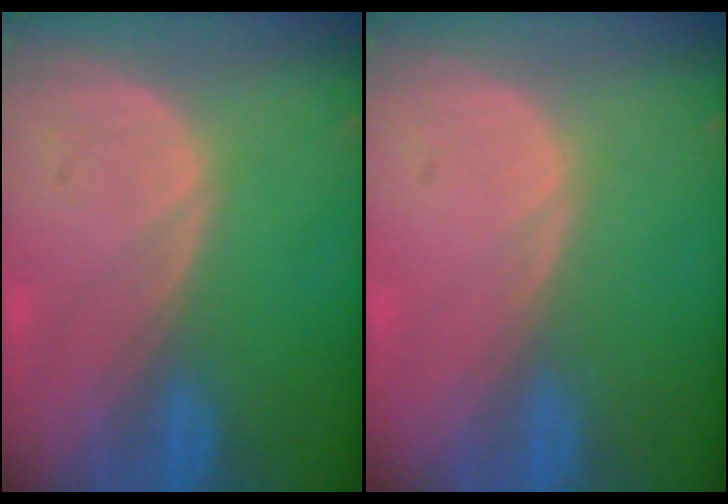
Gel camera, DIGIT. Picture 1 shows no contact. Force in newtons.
{"total": 0.0}